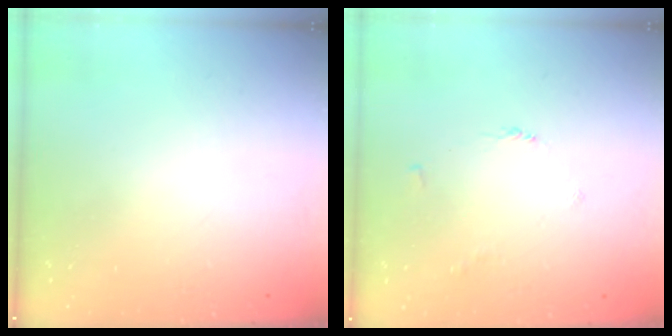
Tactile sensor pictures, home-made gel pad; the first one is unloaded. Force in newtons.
{"total": 2.6, "press": 2.6, "slide": 0.4}